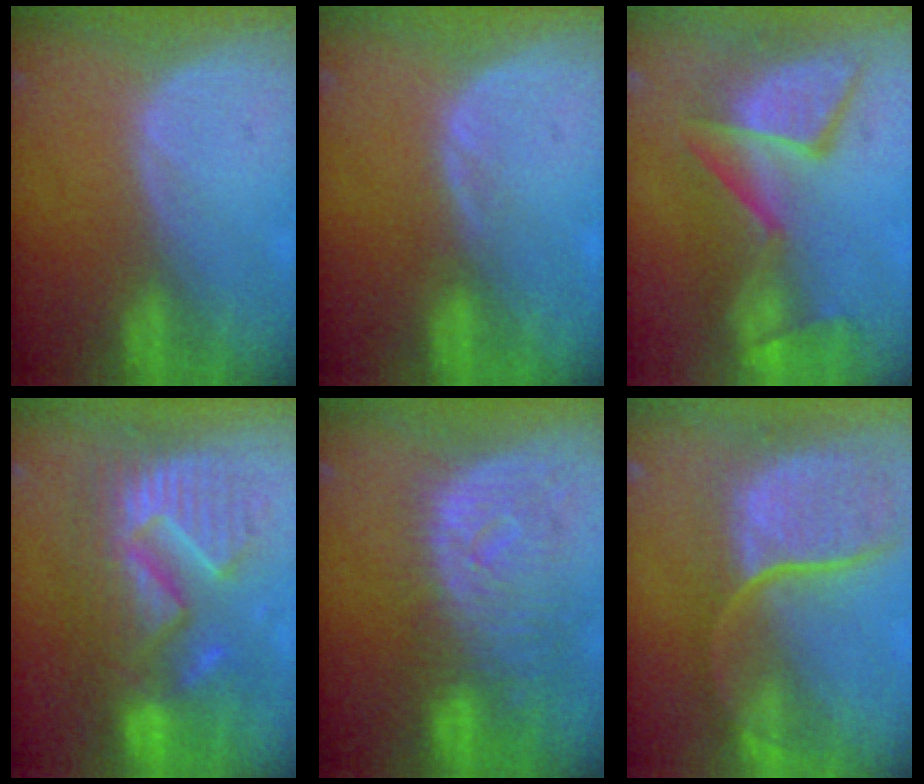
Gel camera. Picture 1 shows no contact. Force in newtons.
{"total": 1.1, "press": 1.0, "slide": 0.2}
{"total": 11.5, "press": 10.7, "slide": 4.4}
{"total": 13.2, "press": 13.1, "slide": 1.4}
{"total": 11.4, "press": 9.9, "slide": 5.6}
{"total": 12.0, "press": 9.9, "slide": 6.8}